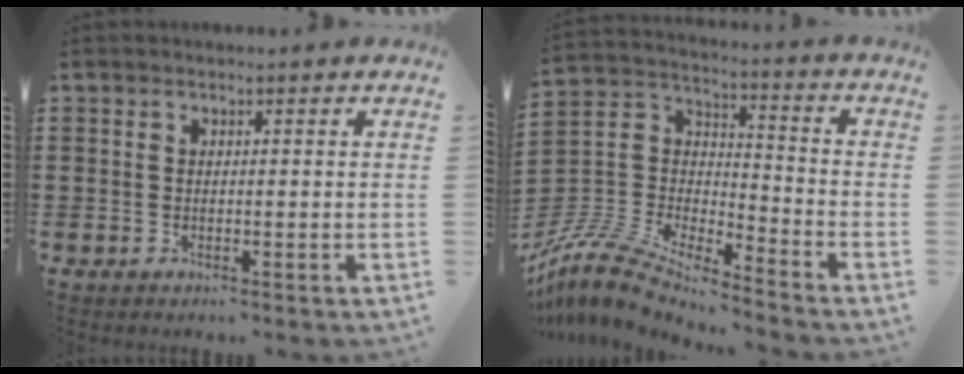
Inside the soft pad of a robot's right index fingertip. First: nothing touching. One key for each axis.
{"total": 9.8, "fx": -9.2, "fy": 1.8, "fz": 3.1, "tx": -0.091, "ty": 0.005, "tz": -0.193}